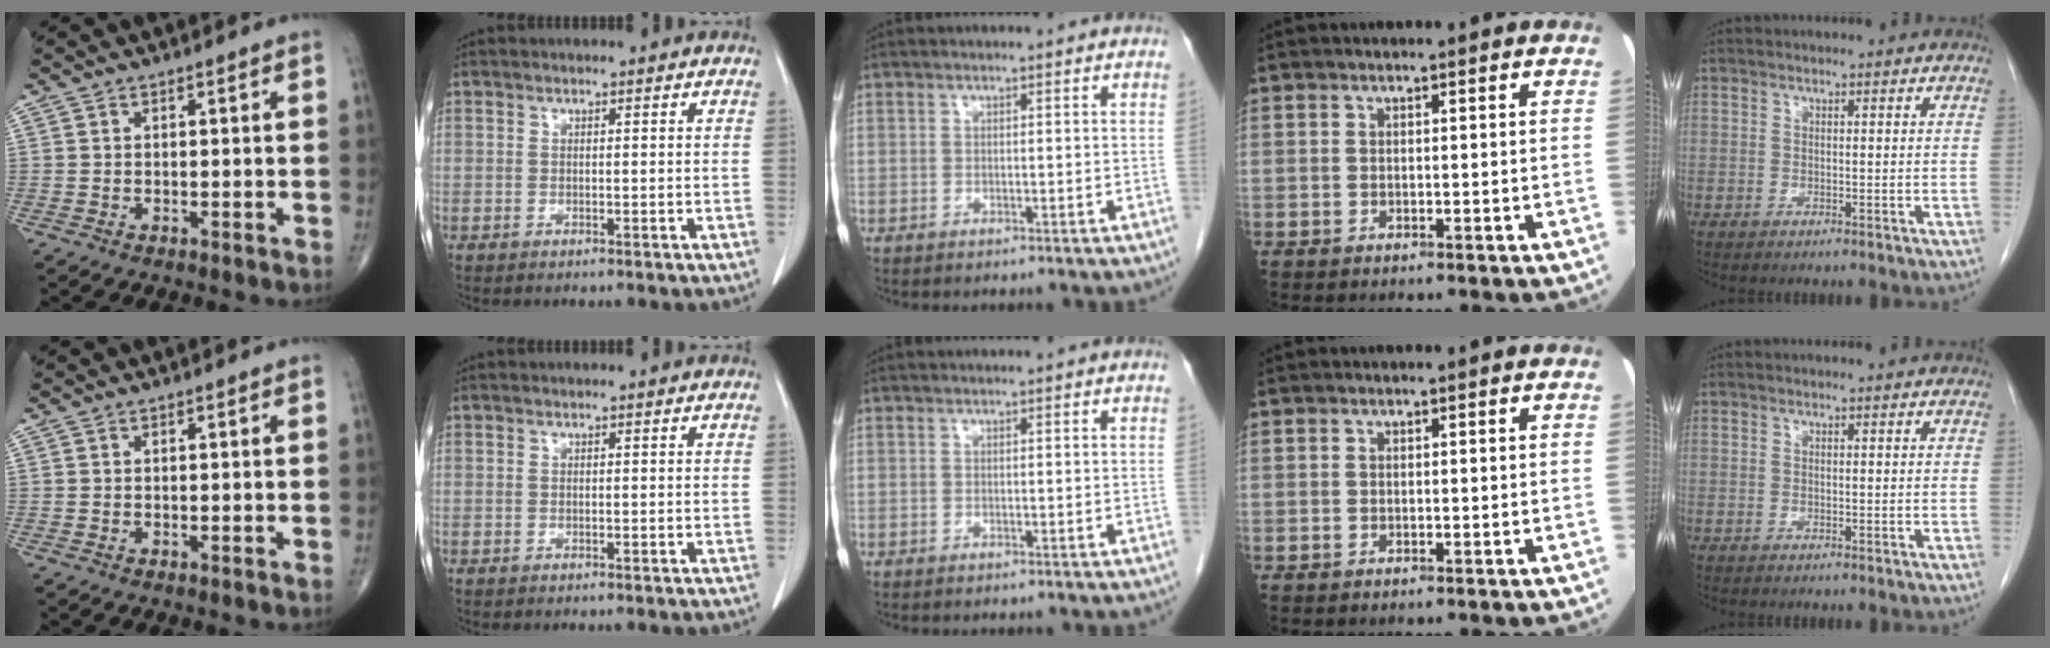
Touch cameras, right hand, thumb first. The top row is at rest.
{}